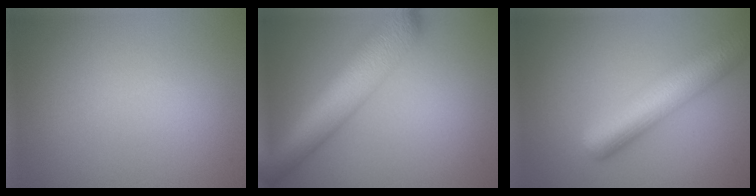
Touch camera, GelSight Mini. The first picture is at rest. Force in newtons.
{"total": 9.7, "press": 9.6, "slide": 0.4}
{"total": 7.8, "press": 7.8, "slide": 0.3}